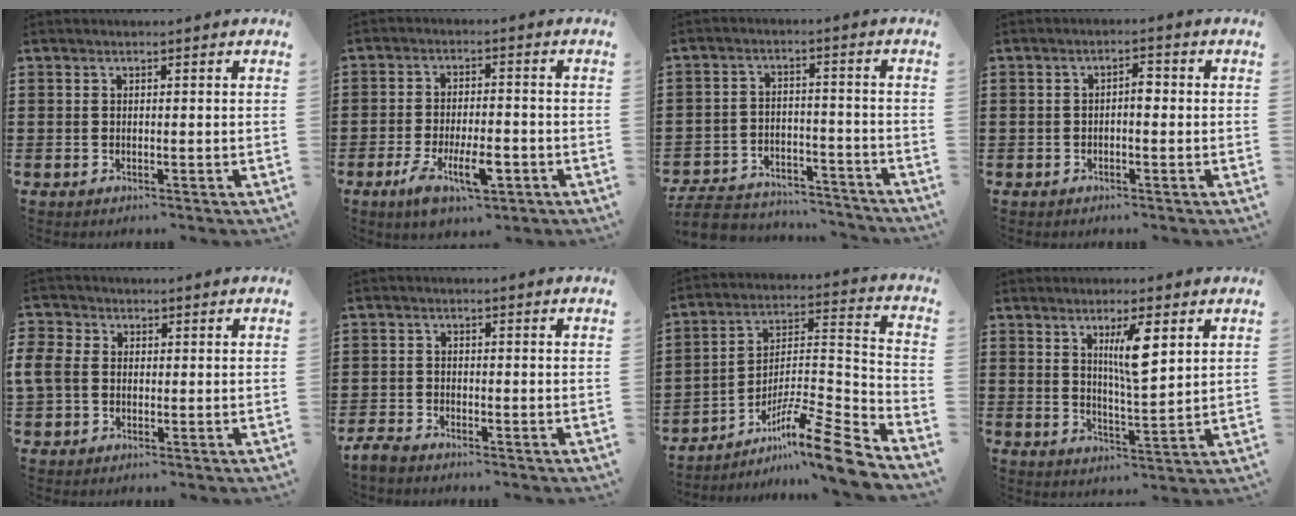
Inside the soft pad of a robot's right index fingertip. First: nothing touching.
{"total": 7.7, "force": [-3.6, 3.2, 6.1], "torque": [-0.127, -0.005, -0.065]}
{"total": 7.4, "force": [-7.0, 1.5, 1.8], "torque": [-0.046, 0.010, -0.139]}
{"total": 2.1, "force": [-0.4, 0.5, 2.0], "torque": [-0.038, 0.004, -0.010]}
{"total": 3.4, "force": [-0.1, 2.8, 1.9], "torque": [-0.067, 0.002, -0.011]}
{"total": 2.1, "force": [-2.0, 0.4, 0.3], "torque": [-0.018, -0.001, -0.043]}
{"total": 11.8, "force": [-9.1, 0.5, 7.5], "torque": [-0.106, 0.015, -0.172]}
{"total": 6.7, "force": [2.8, 1.3, 6.0], "torque": [-0.100, -0.005, 0.040]}